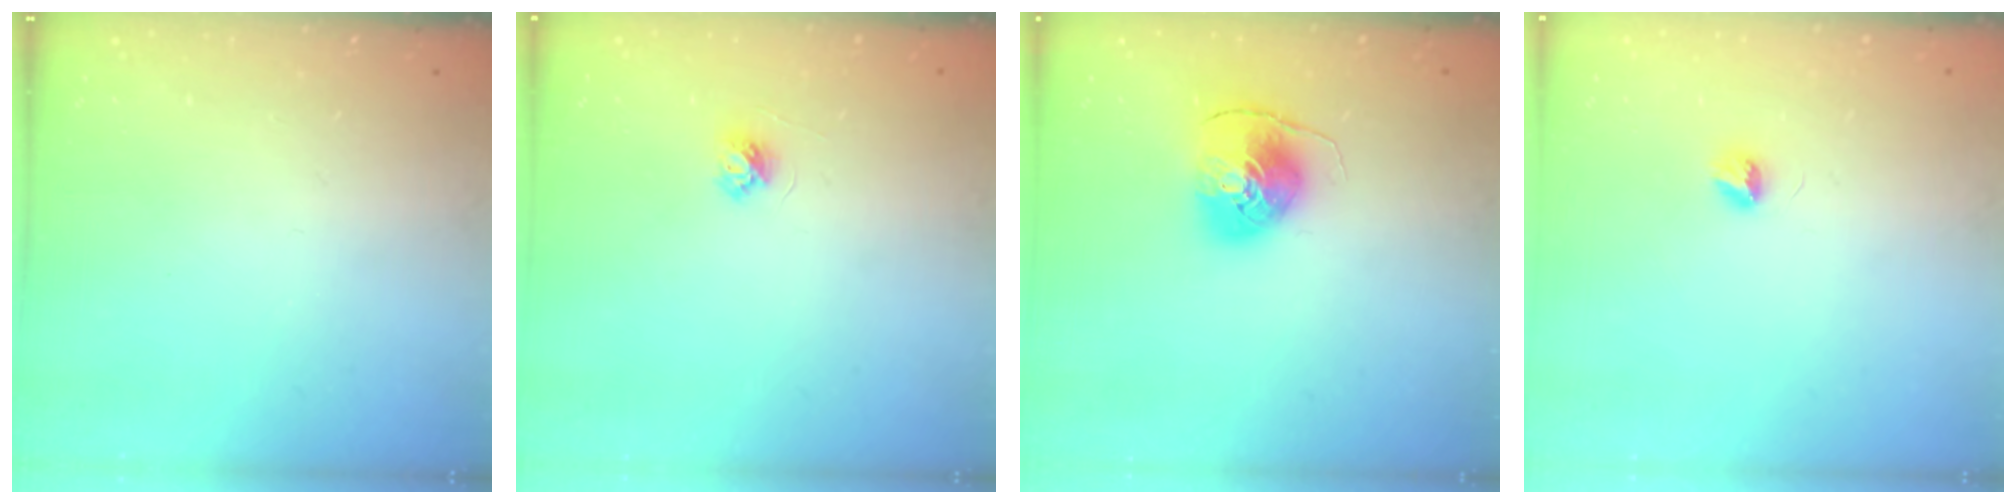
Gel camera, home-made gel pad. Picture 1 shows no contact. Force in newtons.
{"total": 3.7, "press": 3.6, "slide": 0.4}
{"total": 8.1, "press": 8.1, "slide": 0.6}
{"total": 3.4, "press": 3.4, "slide": 0.4}